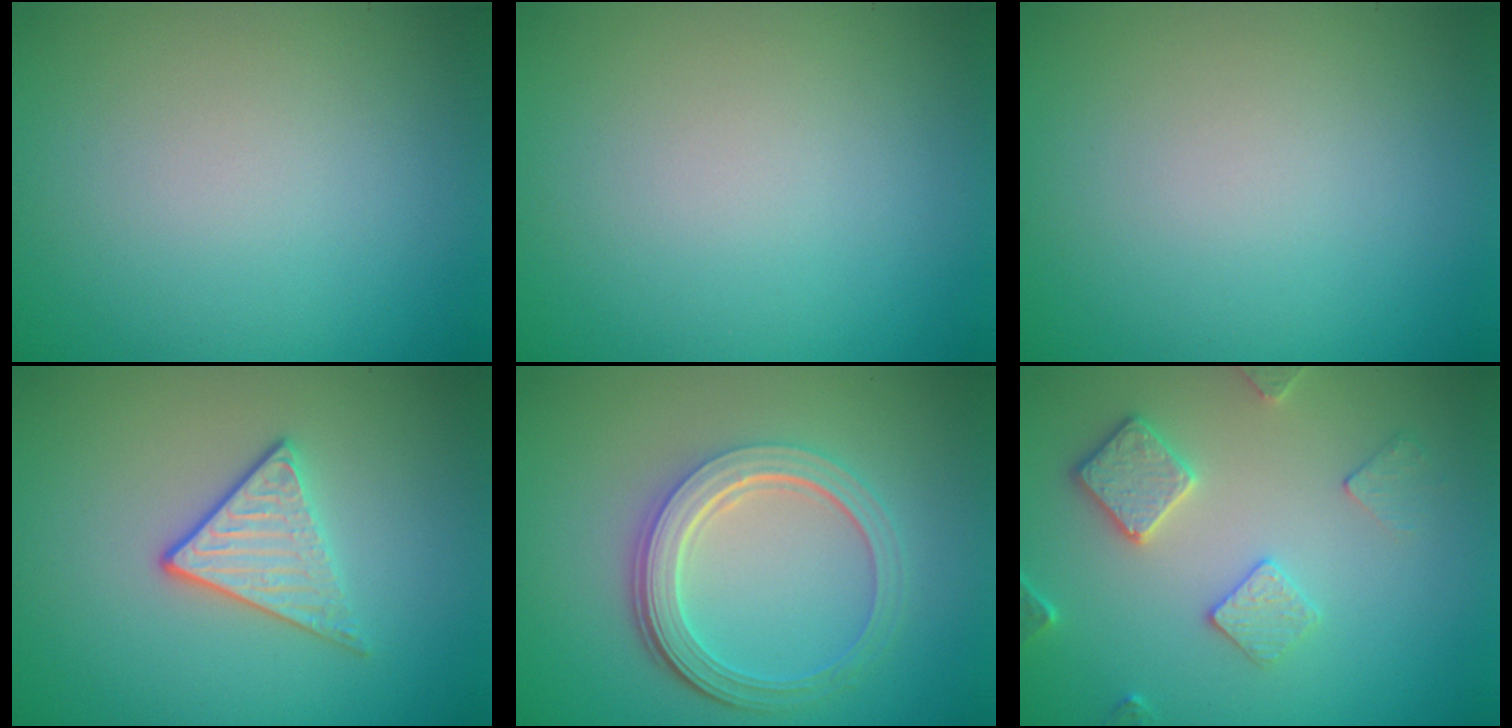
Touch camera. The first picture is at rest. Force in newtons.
{"total": 0.0}
{"total": 0.0}
{"total": 2.9, "press": 2.6, "slide": 1.4}
{"total": 5.4, "press": 3.9, "slide": 3.7}
{"total": 3.3, "press": 3.1, "slide": 0.9}